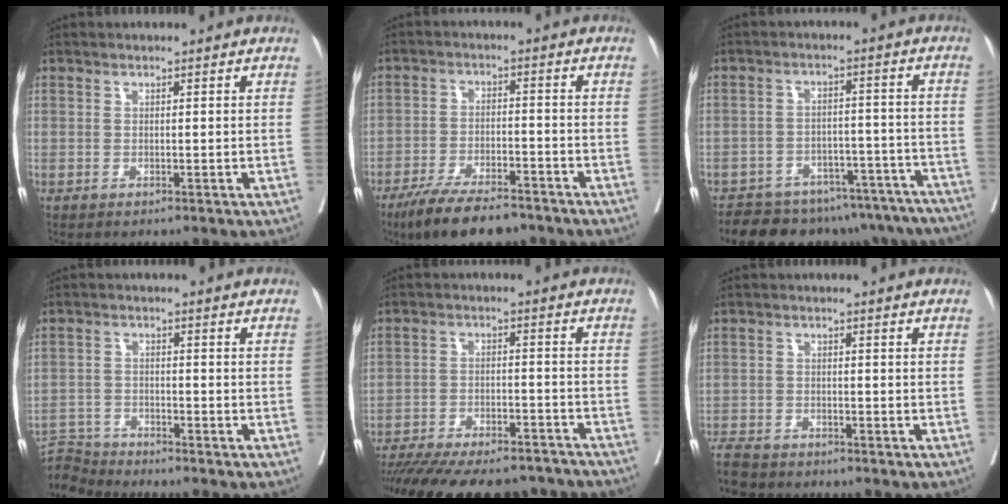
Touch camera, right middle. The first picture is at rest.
{"total": 10.6, "force": [-8.4, 2.9, 5.9], "torque": [-0.095, -0.016, -0.142]}
{"total": 20.8, "force": [-17.9, 7.6, 7.4], "torque": [-0.076, 0.019, -0.221]}
{"total": 6.2, "force": [-6.1, 0.1, -0.9], "torque": [0.014, 0.003, -0.119]}
{"total": 23.4, "force": [-20.6, 5.6, 9.6], "torque": [-0.180, -0.025, -0.288]}
{"total": 5.7, "force": [-5.2, 1.8, 1.4], "torque": [-0.024, -0.014, -0.091]}